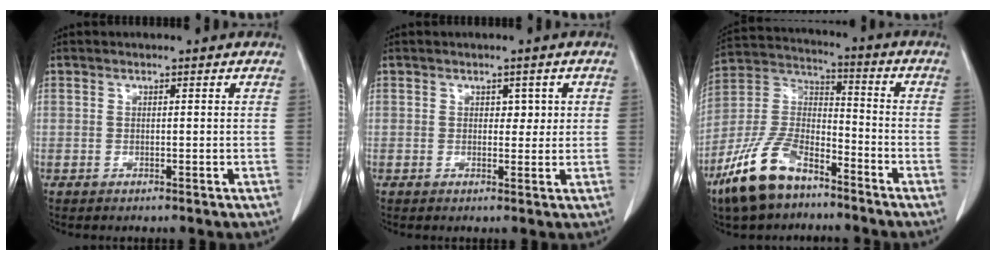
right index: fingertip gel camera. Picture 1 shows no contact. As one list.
[{"total": 2.1, "force": [0.6, 1.4, 1.4], "torque": [-0.011, 0.001, 0.007]}, {"total": 13.9, "force": [-9.6, 5.9, 8.2], "torque": [-0.179, 0.005, -0.188]}]